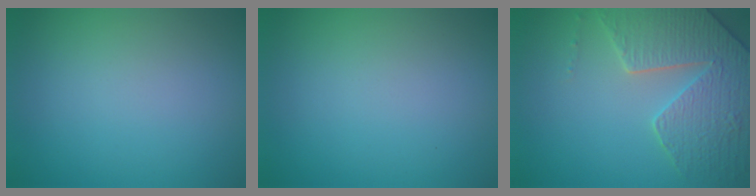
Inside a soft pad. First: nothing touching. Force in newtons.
{"total": 0.0}
{"total": 5.6, "press": 5.2, "slide": 2.2}